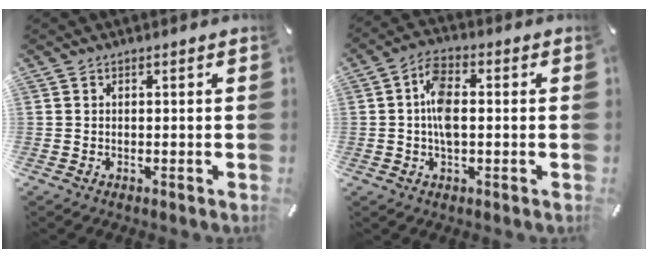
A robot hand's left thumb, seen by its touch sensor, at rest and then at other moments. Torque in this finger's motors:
{"motor_torque": [1.27, 1.84, 0.94, -0.13, 0.32]}